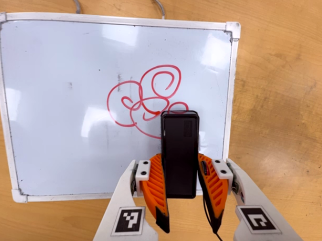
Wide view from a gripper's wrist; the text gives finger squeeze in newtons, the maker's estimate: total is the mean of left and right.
{"total": 4.4, "left": 3.0, "right": 5.8}